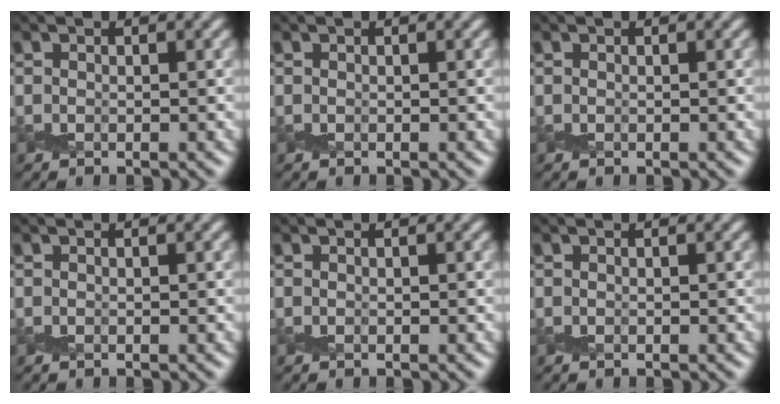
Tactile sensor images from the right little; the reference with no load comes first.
{"total": 0.0}
{"total": 0.0}
{"total": 0.0}
{"total": 0.0}
{"total": 0.0}